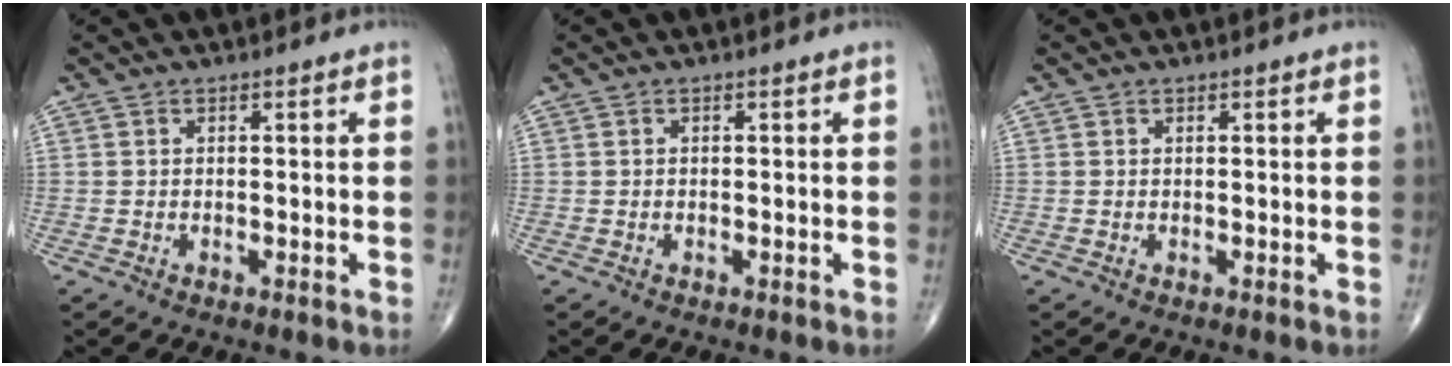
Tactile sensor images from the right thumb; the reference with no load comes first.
{"total": 0.0}
{"total": 0.0}